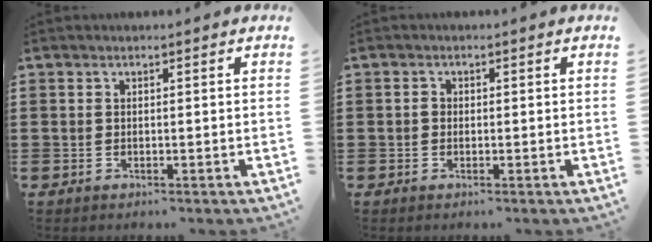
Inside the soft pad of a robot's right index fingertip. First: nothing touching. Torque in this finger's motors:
{"motor_torque": [1.47, 0.67, 0.02, 0.02]}